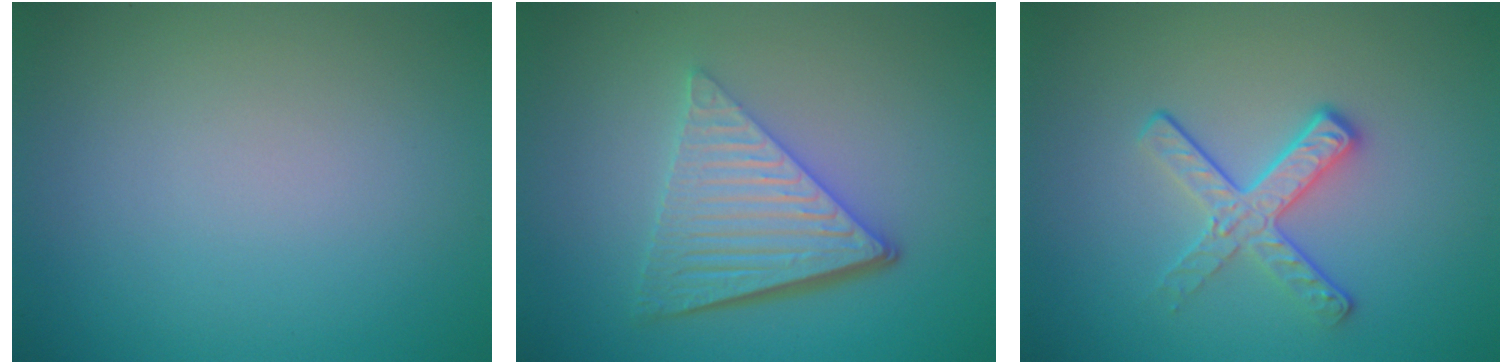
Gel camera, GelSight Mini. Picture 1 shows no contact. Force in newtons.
{"total": 6.2, "press": 4.2, "slide": 4.5}
{"total": 3.1, "press": 2.4, "slide": 1.9}